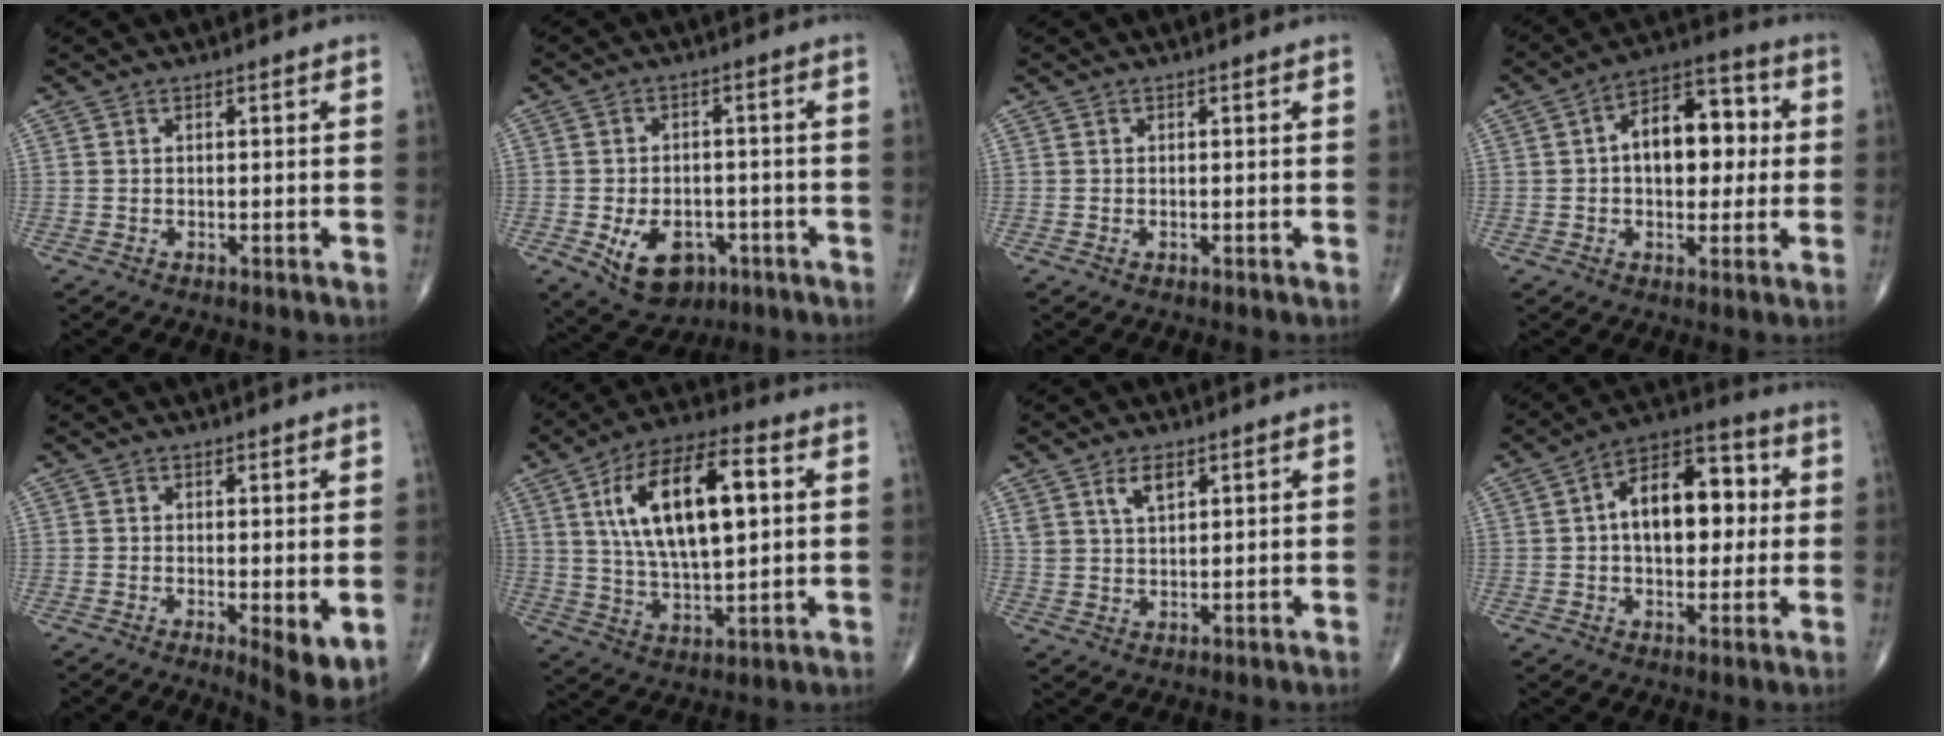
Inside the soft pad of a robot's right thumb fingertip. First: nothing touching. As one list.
[{"total": 10.0, "force": [-3.9, 6.7, 6.3], "torque": [-0.081, 0.013, -0.048]}, {"total": 0.0}, {"total": 13.4, "force": [1.3, 8.0, 10.6], "torque": [-0.122, 0.027, 0.012]}, {"total": 4.4, "force": [-0.6, 1.4, 4.1], "torque": [-0.059, -0.014, -0.011]}, {"total": 19.3, "force": [4.9, 8.2, 16.8], "torque": [-0.283, 0.003, 0.085]}, {"total": 4.4, "force": [2.5, 2.1, 3.0], "torque": [-0.047, -0.014, 0.051]}, {"total": 15.0, "force": [1.7, 8.7, 12.1], "torque": [-0.154, 0.027, 0.019]}]